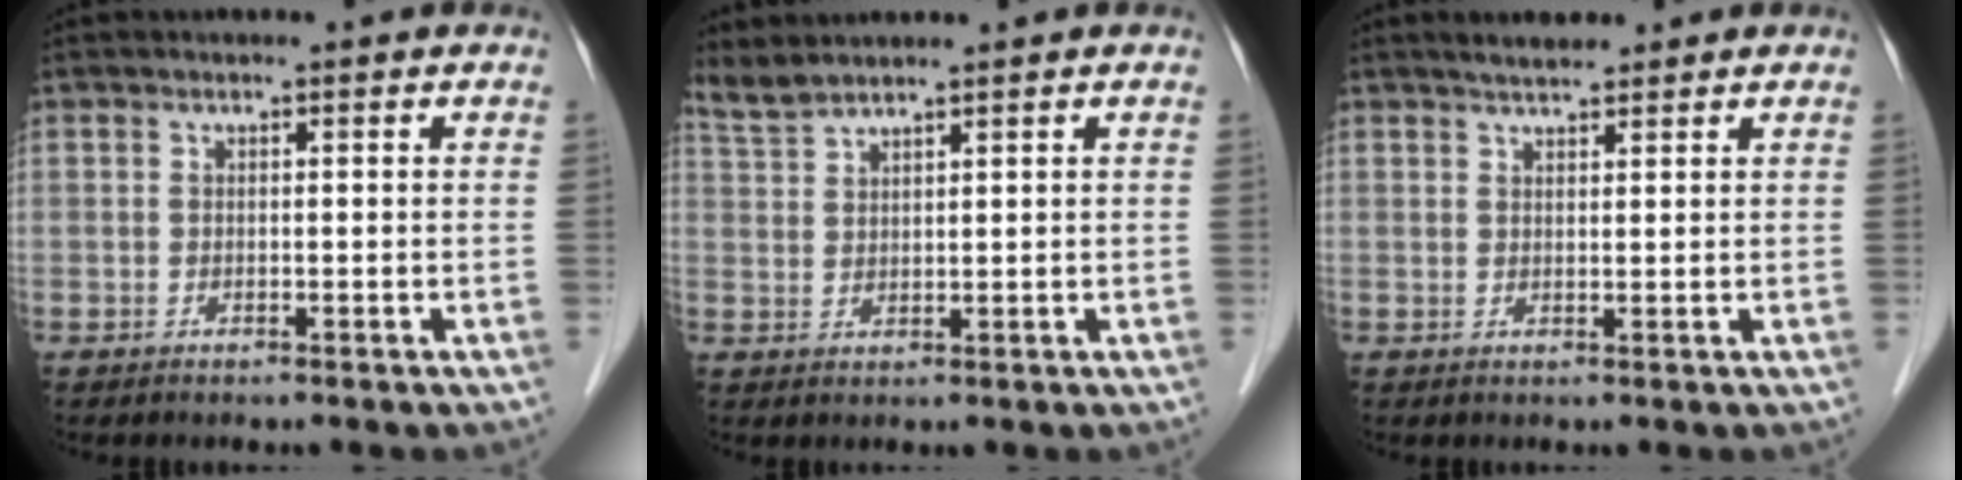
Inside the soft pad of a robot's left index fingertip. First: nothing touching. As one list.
[{"total": 3.0, "force": [2.9, -0.2, 0.6], "torque": [-0.023, 0.012, 0.069]}, {"total": 2.9, "force": [2.5, 0.8, 1.2], "torque": [-0.022, 0.011, 0.041]}]